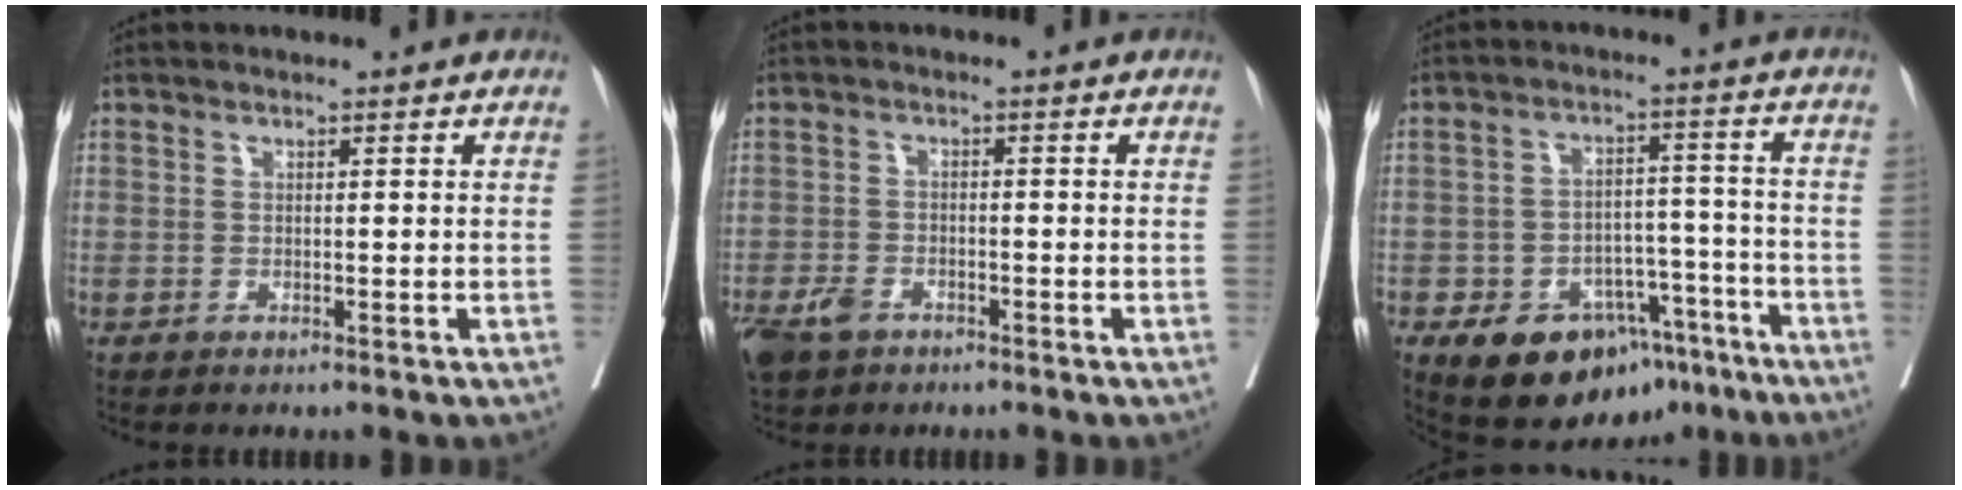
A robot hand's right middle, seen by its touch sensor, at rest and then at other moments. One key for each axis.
{"total": 5.6, "fx": -3.7, "fy": 3.3, "fz": 2.7, "tx": -0.053, "ty": -0.004, "tz": -0.063}
{"total": 13.2, "fx": -8.2, "fy": 7.9, "fz": 6.6, "tx": -0.077, "ty": 0.030, "tz": -0.115}